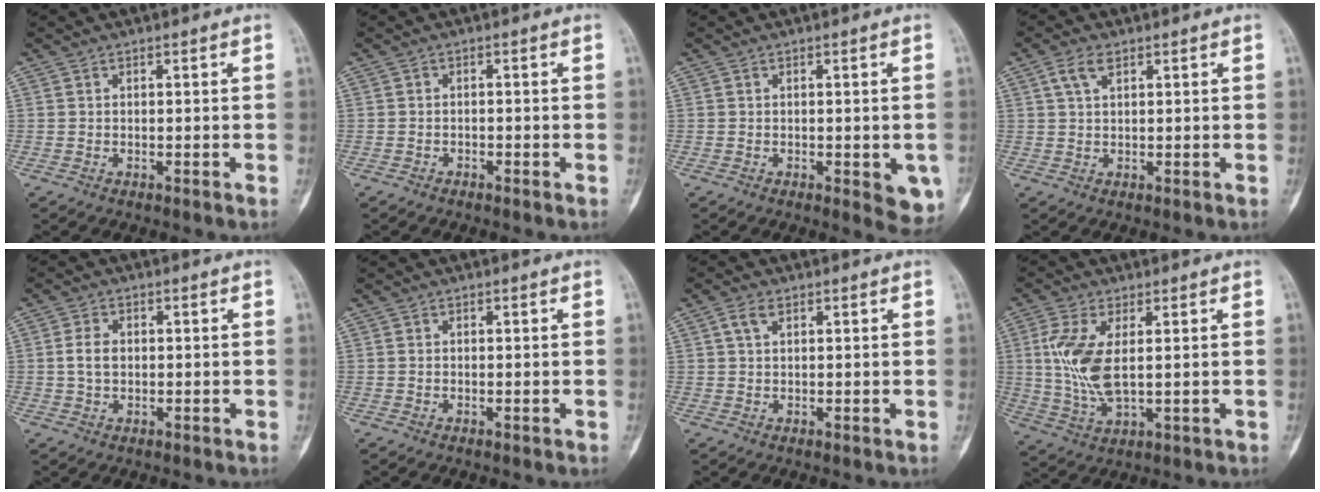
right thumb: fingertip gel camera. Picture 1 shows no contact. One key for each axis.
{"total": 0.8, "fx": -0.7, "fy": 0.4, "fz": 0.1, "tx": 0.000, "ty": 0.003, "tz": -0.018}
{"total": 5.9, "fx": -1.6, "fy": 2.4, "fz": 5.2, "tx": -0.037, "ty": -0.008, "tz": -0.015}
{"total": 3.5, "fx": 1.7, "fy": 1.9, "fz": 2.4, "tx": -0.045, "ty": 0.006, "tz": 0.035}
{"total": 3.6, "fx": 0.0, "fy": 2.6, "fz": 2.5, "tx": -0.049, "ty": 0.008, "tz": -0.002}
{"total": 0.6, "fx": -0.1, "fy": 0.4, "fz": 0.3, "tx": -0.003, "ty": 0.002, "tz": -0.002}
{"total": 2.5, "fx": 1.0, "fy": 1.5, "fz": 1.7, "tx": -0.030, "ty": 0.007, "tz": 0.019}
{"total": 10.3, "fx": 1.4, "fy": 4.6, "fz": 9.2, "tx": -0.204, "ty": -0.008, "tz": 0.035}